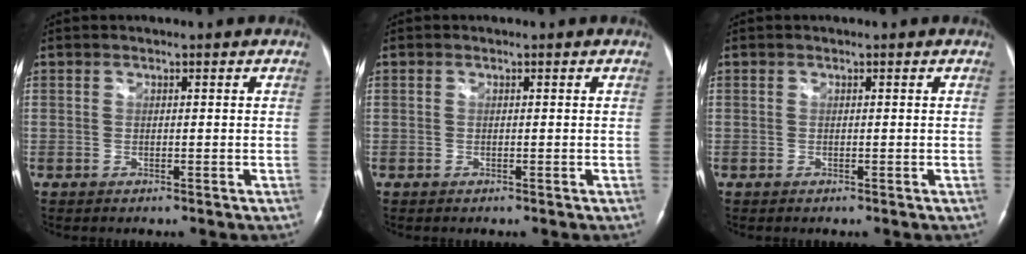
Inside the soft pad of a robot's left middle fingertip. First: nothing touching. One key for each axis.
{"total": 0.0}
{"total": 0.0}